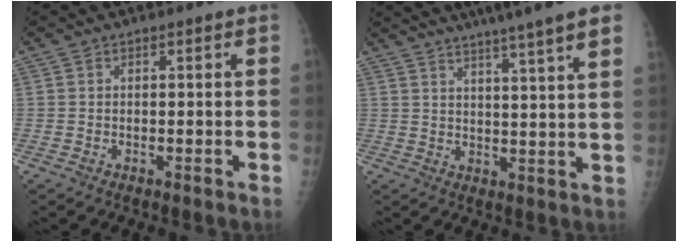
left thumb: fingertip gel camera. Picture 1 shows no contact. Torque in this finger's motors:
{"motor_torque": [2.26, -1.29, 1.60, -1.17, 0.20]}